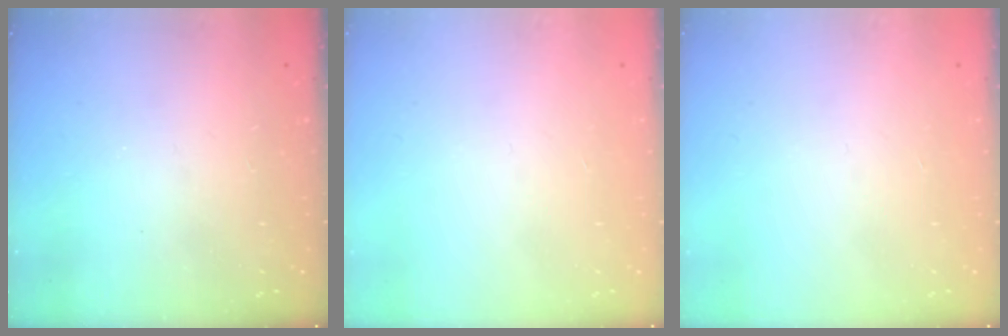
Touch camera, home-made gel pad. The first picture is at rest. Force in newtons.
{"total": 0.0}
{"total": 0.0}